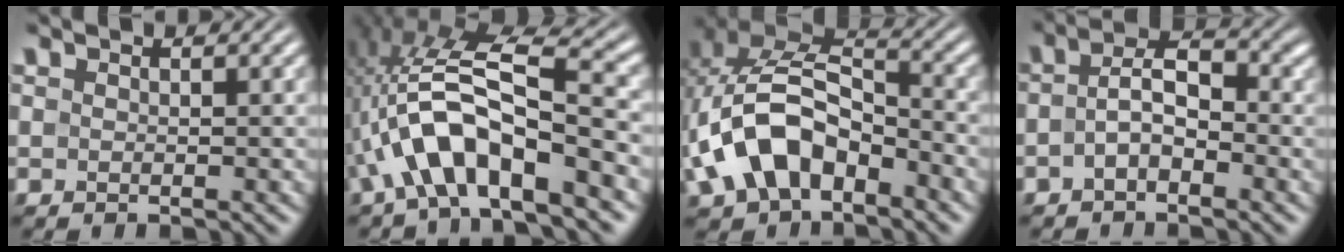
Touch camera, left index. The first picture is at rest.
{"total": 9.0, "force": [-2.9, 2.9, 8.0], "torque": [-0.144, 0.019, -0.054]}
{"total": 9.7, "force": [-2.8, 6.1, 6.9], "torque": [-0.142, 0.016, -0.061]}
{"total": 3.2, "force": [-0.8, 1.6, 2.7], "torque": [-0.051, 0.010, -0.021]}